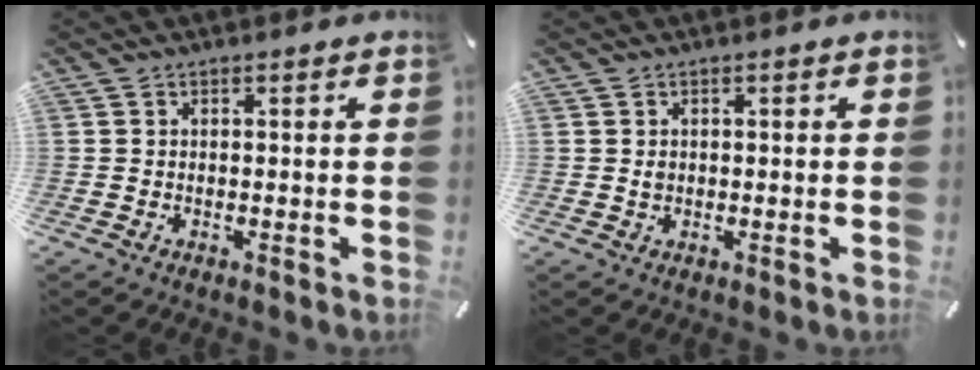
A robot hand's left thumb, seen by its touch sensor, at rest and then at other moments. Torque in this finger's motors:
{"motor_torque": [0.14, -0.04, 0.03, -0.06, 0.00]}